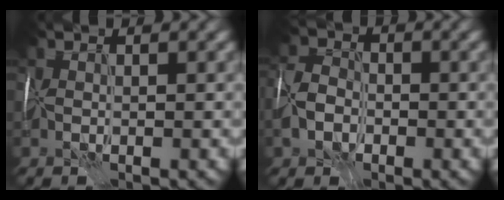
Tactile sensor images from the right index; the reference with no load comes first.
{"total": 4.6, "force": [-2.1, 3.3, 2.4], "torque": [-0.054, 0.000, -0.051]}